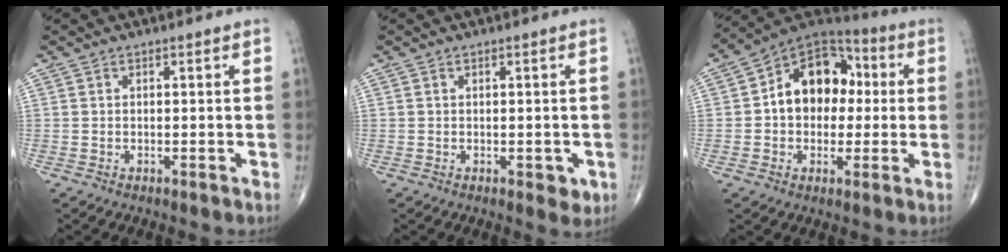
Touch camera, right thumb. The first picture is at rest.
{"total": 2.6, "force": [-0.5, 1.5, 2.0], "torque": [-0.013, -0.002, -0.003]}
{"total": 15.3, "force": [1.4, 11.1, 10.5], "torque": [-0.112, 0.032, 0.010]}